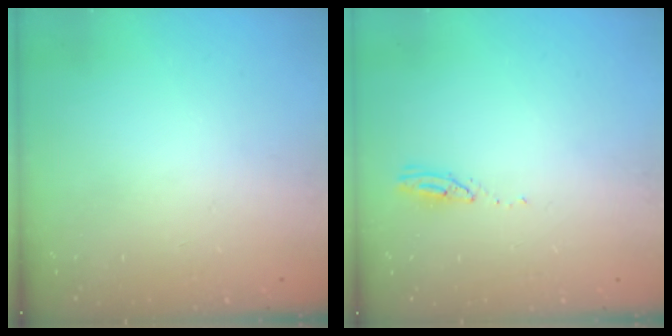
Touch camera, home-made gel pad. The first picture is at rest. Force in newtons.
{"total": 2.9, "press": 2.9, "slide": 0.2}